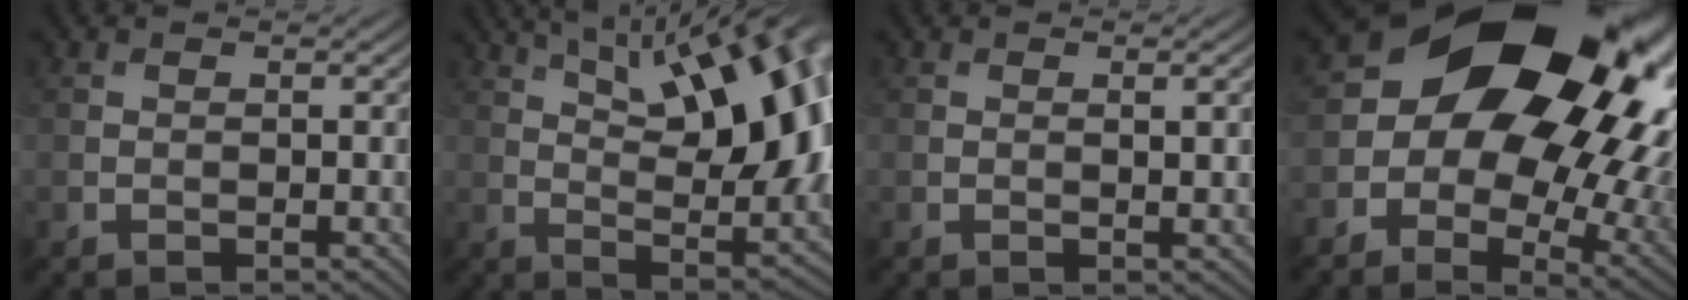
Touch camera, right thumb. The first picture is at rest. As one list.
[{"total": 15.9, "force": [5.0, 6.1, 13.8], "torque": [-0.195, 0.018, 0.086]}, {"total": 0.7, "force": [0.1, -0.1, 0.7], "torque": [-0.011, -0.003, 0.008]}, {"total": 20.3, "force": [3.8, 15.1, 13.0], "torque": [-0.215, -0.008, 0.108]}]